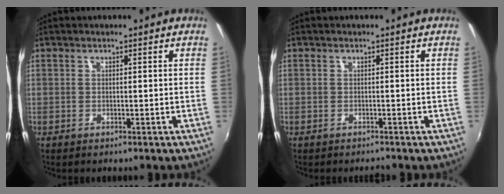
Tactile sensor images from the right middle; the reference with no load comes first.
{"total": 0.7, "force": [-0.7, 0.1, 0.0], "torque": [-0.001, -0.003, -0.012]}